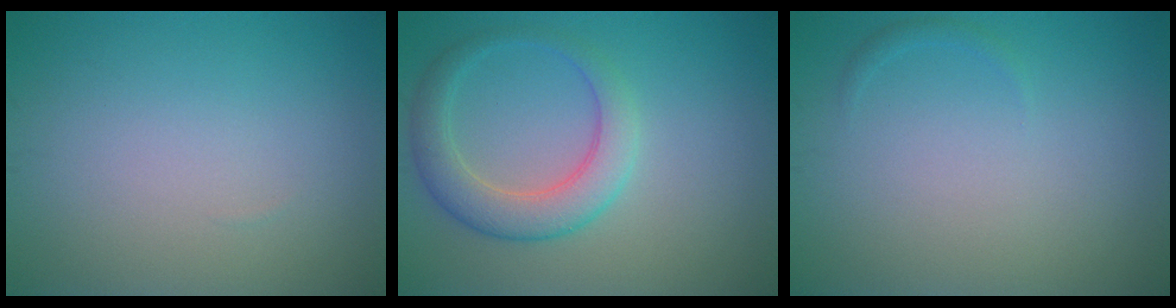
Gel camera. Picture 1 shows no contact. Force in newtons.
{"total": 4.3, "press": 4.3, "slide": 0.2}
{"total": 0.6, "press": 0.6, "slide": 0.0}